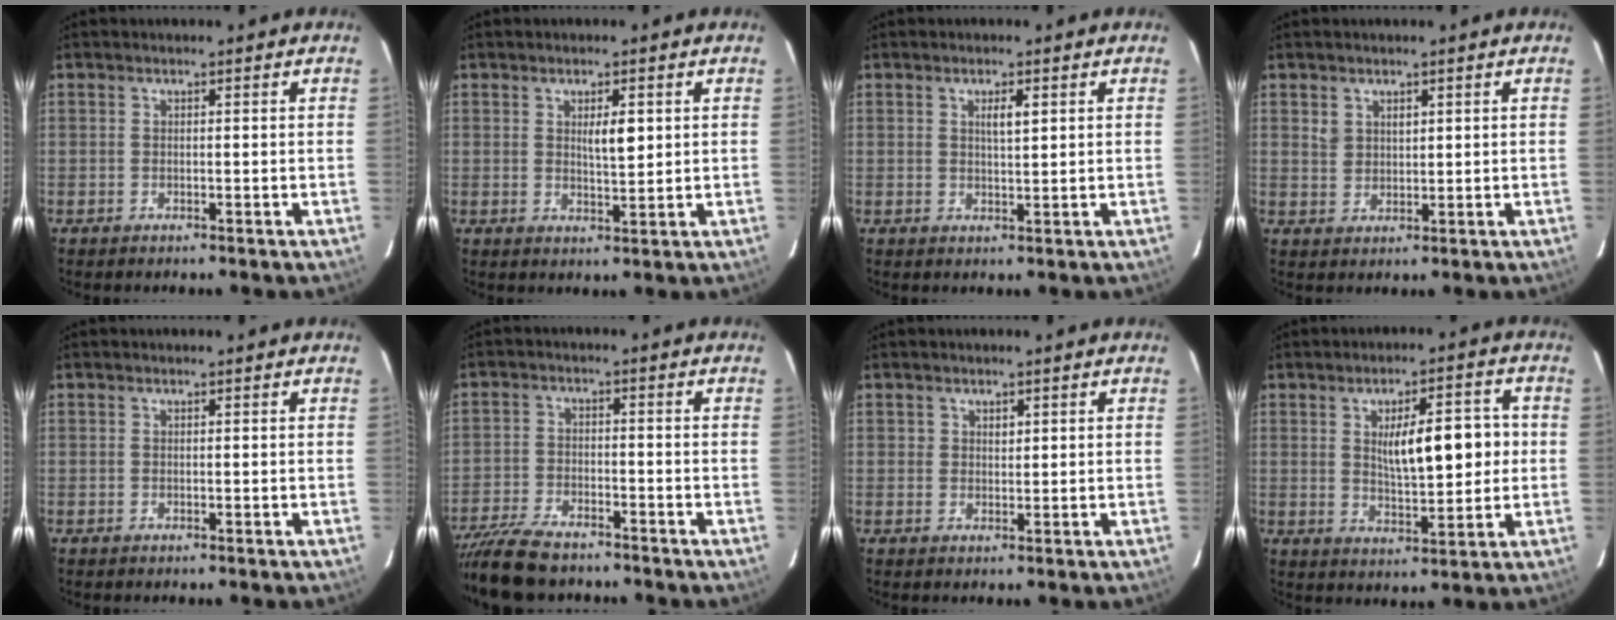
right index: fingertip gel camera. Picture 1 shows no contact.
{"total": 3.4, "force": [1.0, 0.8, 3.1], "torque": [-0.051, -0.004, 0.018]}
{"total": 2.4, "force": [1.0, 0.5, 2.2], "torque": [-0.038, 0.000, 0.016]}
{"total": 2.6, "force": [1.4, 1.9, 1.1], "torque": [-0.022, 0.006, 0.032]}
{"total": 0.0}
{"total": 9.9, "force": [-8.6, 2.5, 4.2], "torque": [-0.079, -0.017, -0.142]}
{"total": 1.3, "force": [0.7, 0.9, 0.6], "torque": [-0.006, -0.003, 0.011]}
{"total": 10.4, "force": [1.4, 3.1, 9.8], "torque": [-0.148, 0.015, 0.029]}